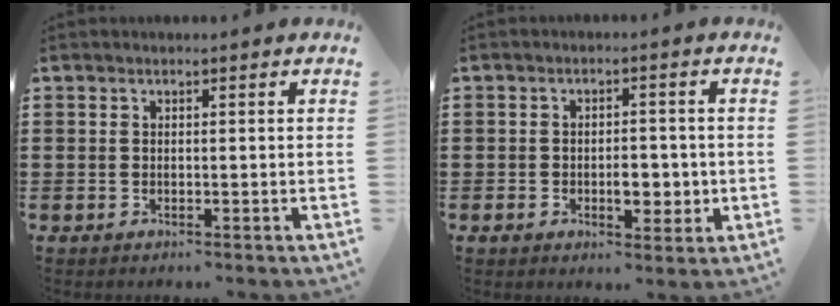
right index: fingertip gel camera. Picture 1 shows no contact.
{"total": 4.9, "force": [-1.2, 2.7, 3.9], "torque": [-0.054, 0.001, -0.024]}